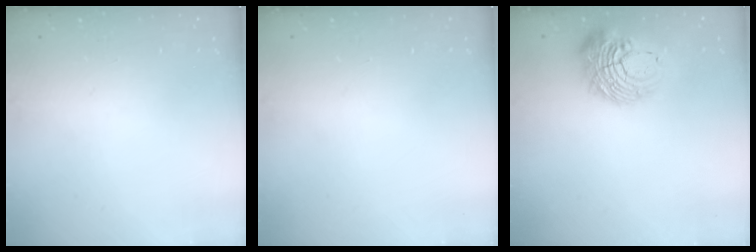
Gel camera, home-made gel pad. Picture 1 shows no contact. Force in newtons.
{"total": 0.0}
{"total": 12.9, "press": 12.8, "slide": 1.5}